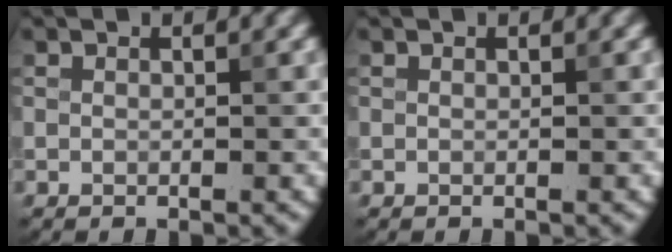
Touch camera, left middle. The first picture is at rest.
{"total": 0.0}